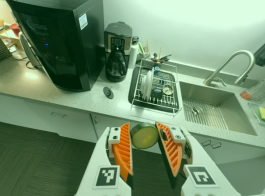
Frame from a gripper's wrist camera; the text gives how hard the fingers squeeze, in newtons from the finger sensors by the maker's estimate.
{"total": 9.5, "left": 9.7, "right": 9.2}